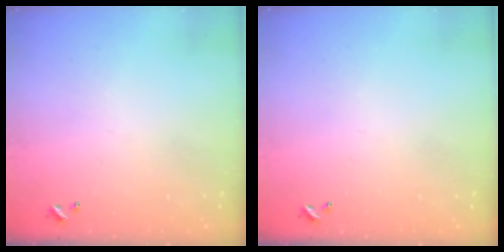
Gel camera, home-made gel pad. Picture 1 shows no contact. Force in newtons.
{"total": 0.0}